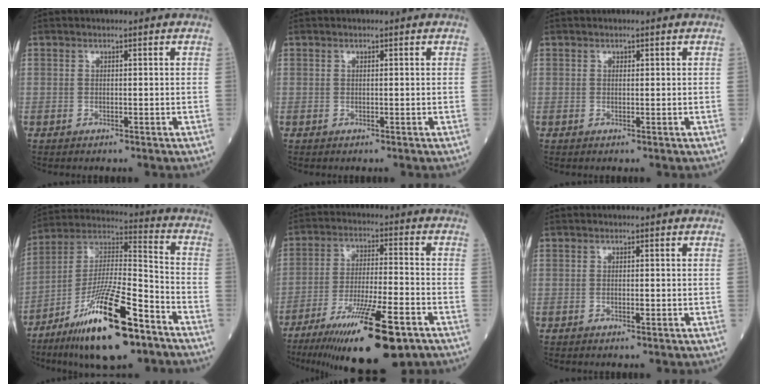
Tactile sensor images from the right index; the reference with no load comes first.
{"total": 0.0}
{"total": 0.0}
{"total": 19.9, "force": [-11.8, 3.4, 15.7], "torque": [-0.297, -0.021, -0.205]}
{"total": 16.9, "force": [-10.6, 2.1, 13.0], "torque": [-0.212, -0.038, -0.178]}
{"total": 0.7, "force": [-0.2, 0.1, 0.6], "torque": [-0.010, -0.001, -0.003]}